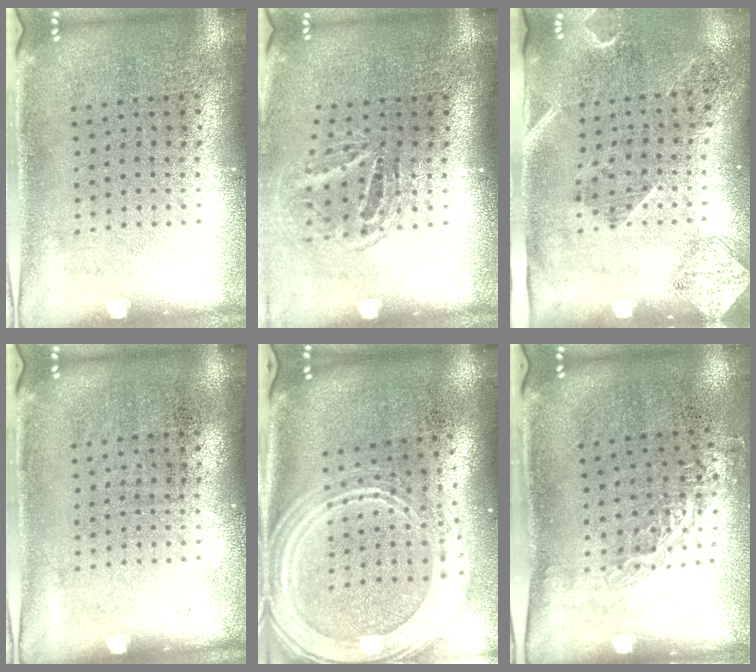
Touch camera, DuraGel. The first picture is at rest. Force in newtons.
{"total": 1.7, "press": 1.2, "slide": 1.3}
{"total": 1.8, "press": 1.4, "slide": 1.2}
{"total": 0.0}
{"total": 3.0, "press": 2.5, "slide": 1.6}
{"total": 0.8, "press": 0.8, "slide": 0.3}